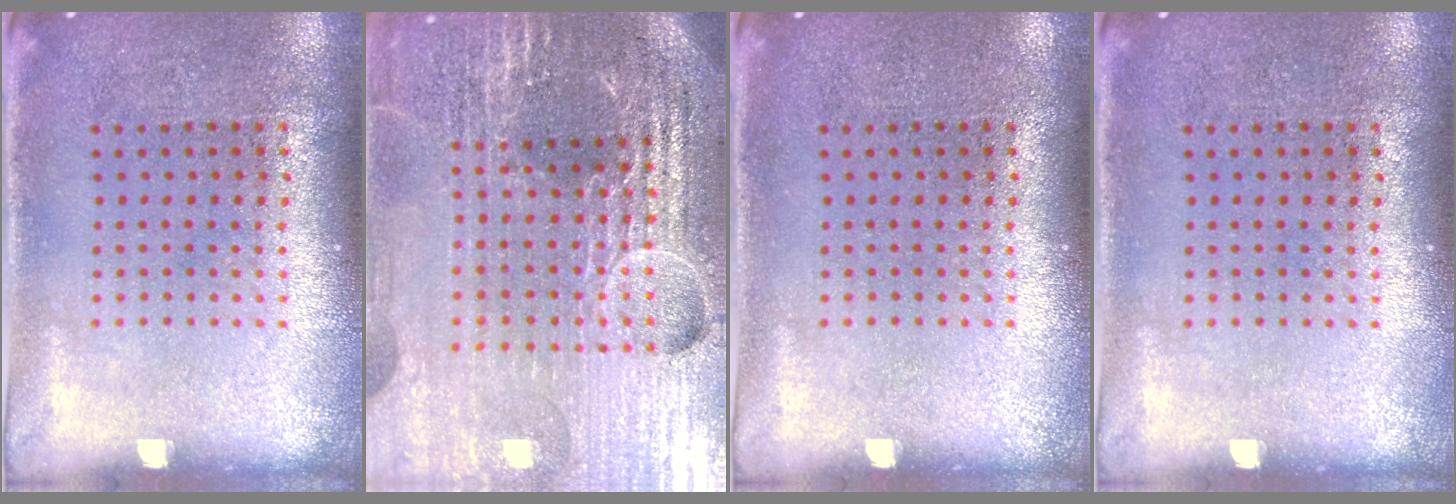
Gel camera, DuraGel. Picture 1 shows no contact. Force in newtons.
{"total": 6.4, "press": 5.6, "slide": 3.0}
{"total": 0.0}
{"total": 0.0}